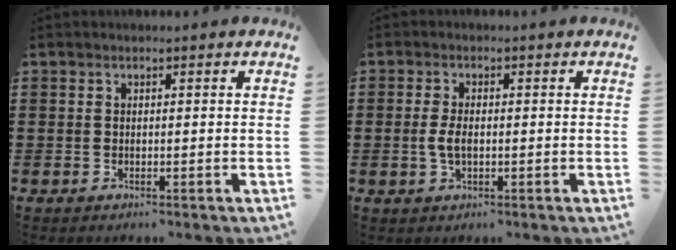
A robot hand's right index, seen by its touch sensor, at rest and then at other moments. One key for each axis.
{"total": 3.0, "fx": -0.4, "fy": 1.4, "fz": 2.7, "tx": -0.066, "ty": -0.002, "tz": -0.012}